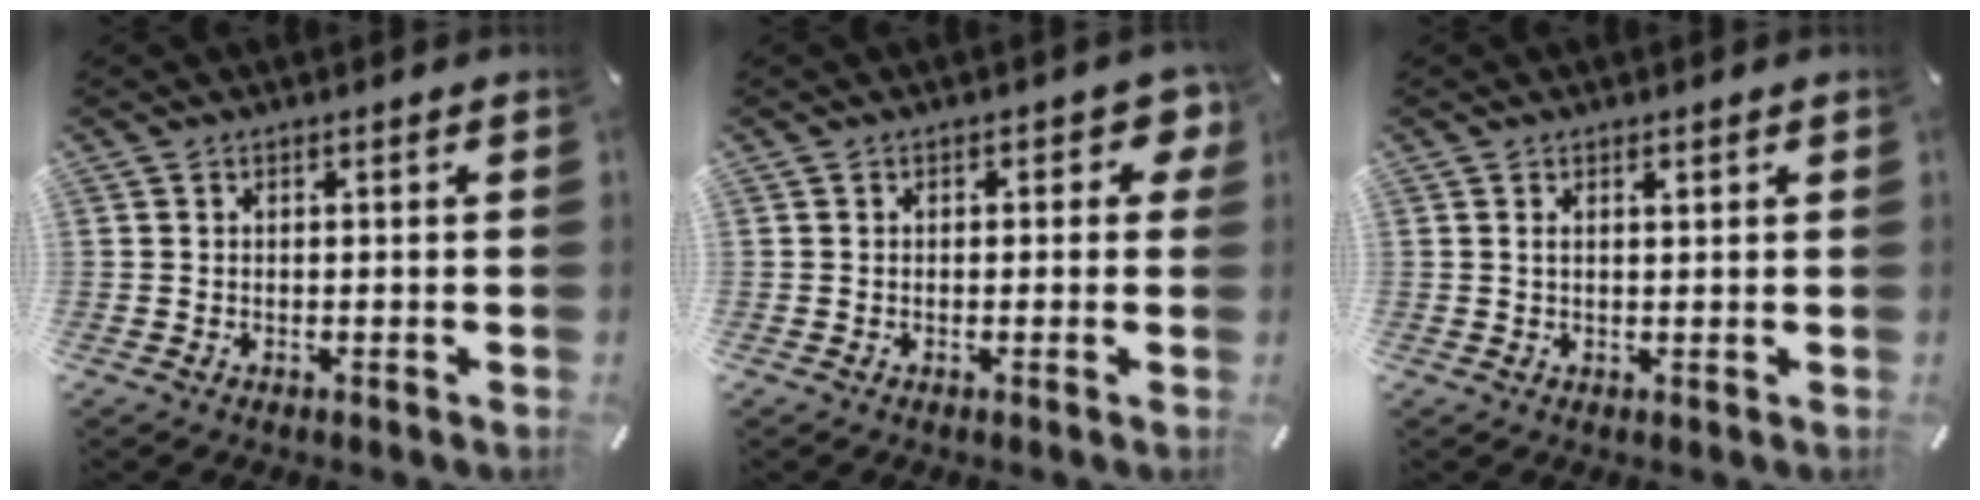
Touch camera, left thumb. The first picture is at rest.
{"total": 3.6, "force": [0.9, 2.1, 2.8], "torque": [-0.025, -0.002, 0.007]}
{"total": 1.4, "force": [0.6, 0.3, 1.2], "torque": [-0.024, 0.000, 0.010]}